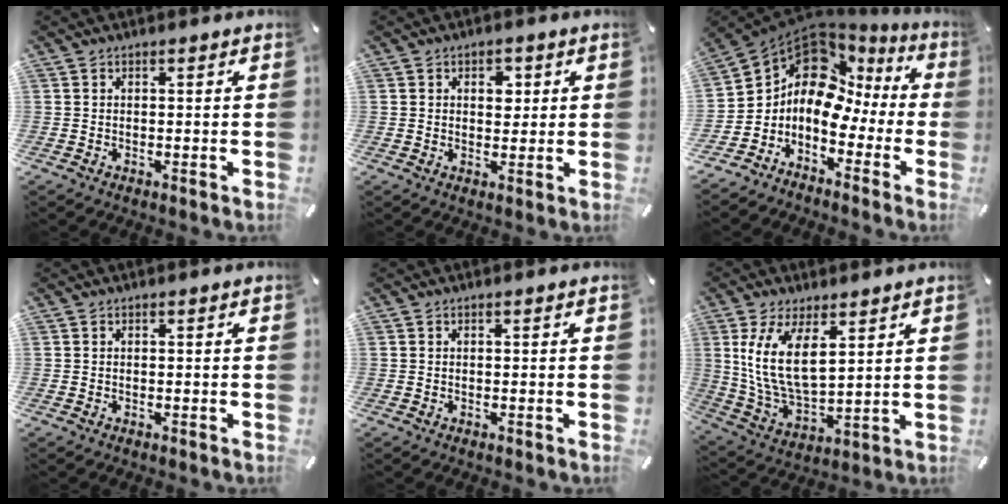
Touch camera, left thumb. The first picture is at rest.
{"total": 3.7, "force": [0.9, 2.8, 2.3], "torque": [-0.017, -0.004, 0.005]}
{"total": 9.9, "force": [2.3, 7.8, 5.7], "torque": [-0.119, -0.039, 0.033]}
{"total": 0.0}
{"total": 0.0}
{"total": 13.0, "force": [5.4, 6.8, 9.6], "torque": [-0.219, -0.018, 0.100]}